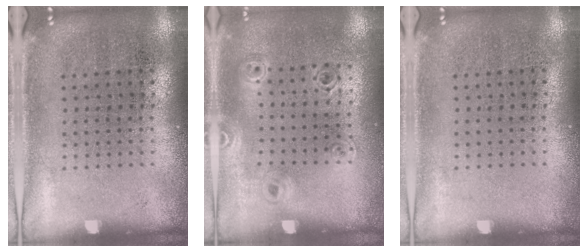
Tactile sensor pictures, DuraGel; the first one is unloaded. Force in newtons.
{"total": 1.0, "press": 0.9, "slide": 0.2}
{"total": 0.0}